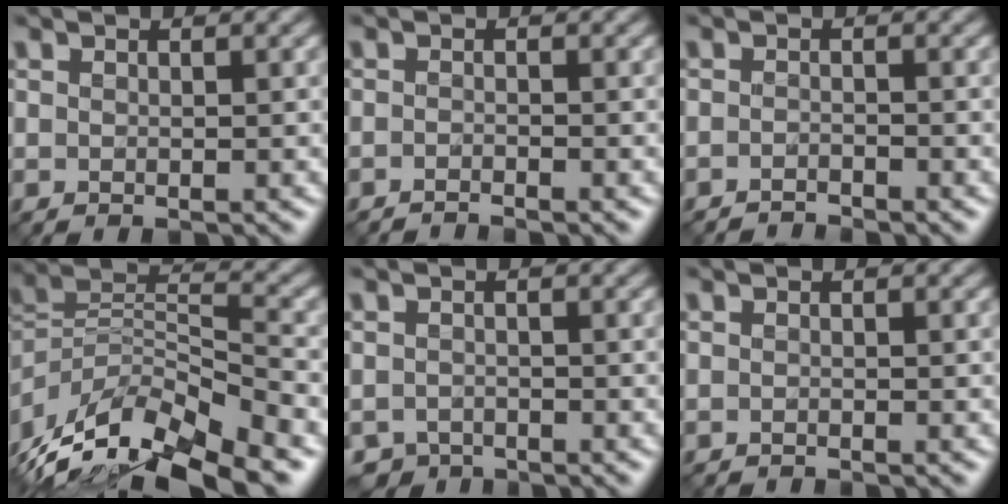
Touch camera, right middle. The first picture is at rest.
{"total": 1.1, "force": [-1.1, 0.0, 0.4], "torque": [-0.003, 0.001, -0.022]}
{"total": 1.4, "force": [-1.3, 0.0, 0.1], "torque": [0.001, 0.003, -0.027]}
{"total": 12.2, "force": [-8.1, 5.2, 7.4], "torque": [-0.157, 0.023, -0.137]}
{"total": 1.4, "force": [-1.2, 0.7, -0.3], "torque": [0.012, 0.005, -0.025]}
{"total": 0.0}